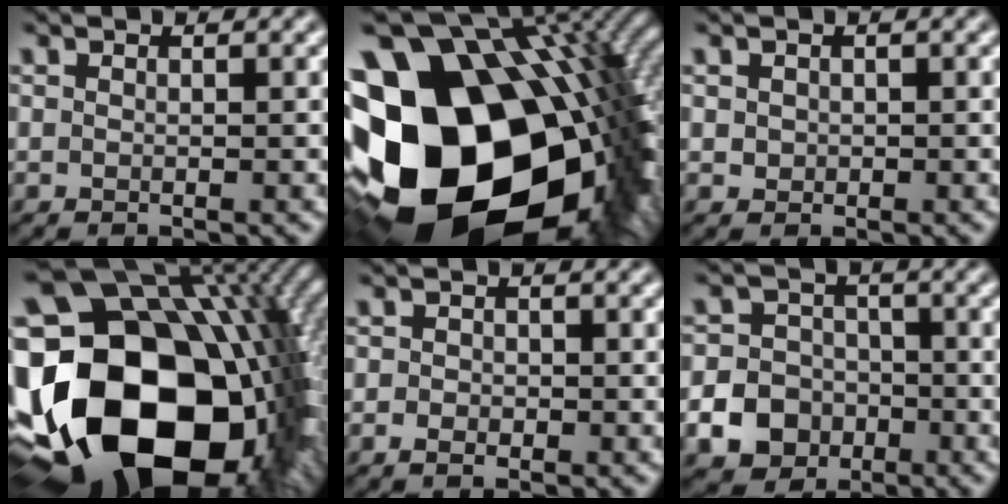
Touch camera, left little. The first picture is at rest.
{"total": 22.7, "force": [-3.6, 15.7, 16.0], "torque": [-0.312, -0.077, -0.017]}
{"total": 0.8, "force": [0.1, 0.7, 0.2], "torque": [-0.002, -0.003, 0.005]}
{"total": 22.9, "force": [-4.0, 16.2, 15.8], "torque": [-0.332, -0.054, -0.038]}
{"total": 1.3, "force": [-0.6, 1.0, 0.7], "torque": [-0.011, -0.002, -0.013]}
{"total": 9.1, "force": [-4.2, 7.9, 2.0], "torque": [-0.042, -0.027, -0.091]}